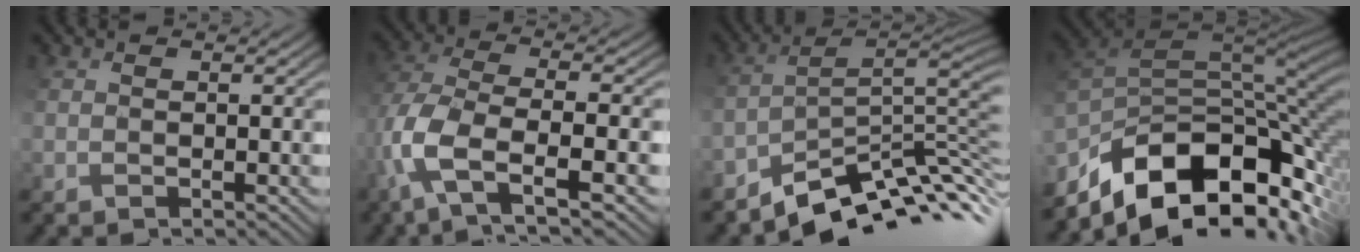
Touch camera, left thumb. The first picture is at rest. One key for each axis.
{"total": 9.8, "fx": -3.2, "fy": 4.7, "fz": 8.0, "tx": -0.203, "ty": -0.016, "tz": -0.054}
{"total": 8.2, "fx": -5.8, "fy": 2.2, "fz": 5.4, "tx": -0.094, "ty": 0.004, "tz": -0.095}
{"total": 14.8, "fx": -7.7, "fy": 8.1, "fz": 9.8, "tx": -0.214, "ty": -0.010, "tz": -0.130}